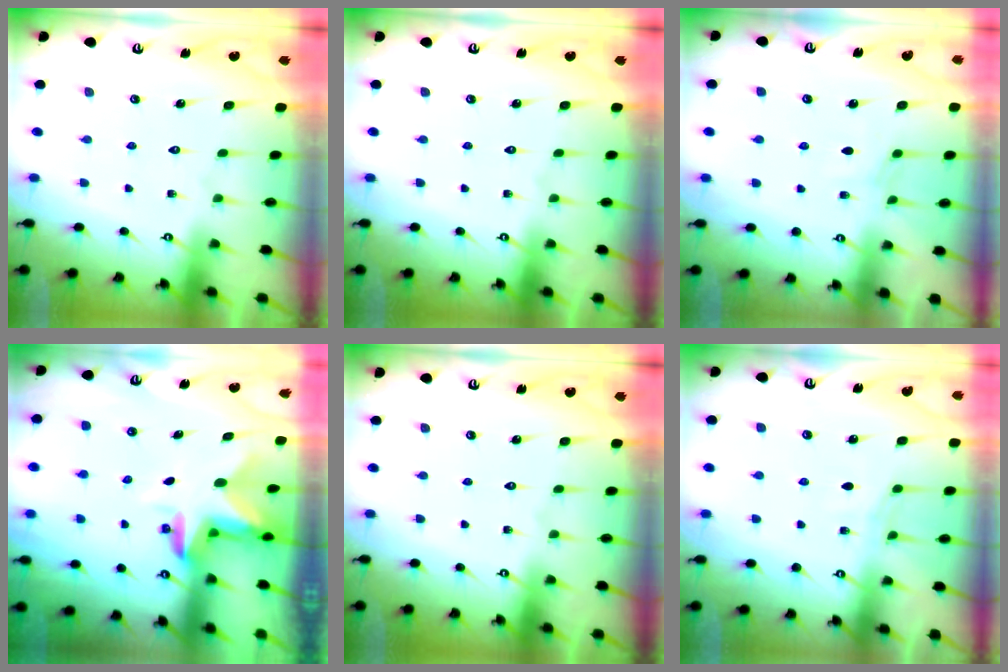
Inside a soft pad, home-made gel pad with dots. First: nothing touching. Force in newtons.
{"total": 0.0}
{"total": 2.9, "press": 2.8, "slide": 0.5}
{"total": 3.1, "press": 3.1, "slide": 0.5}
{"total": 0.0}
{"total": 3.5, "press": 3.5, "slide": 0.4}